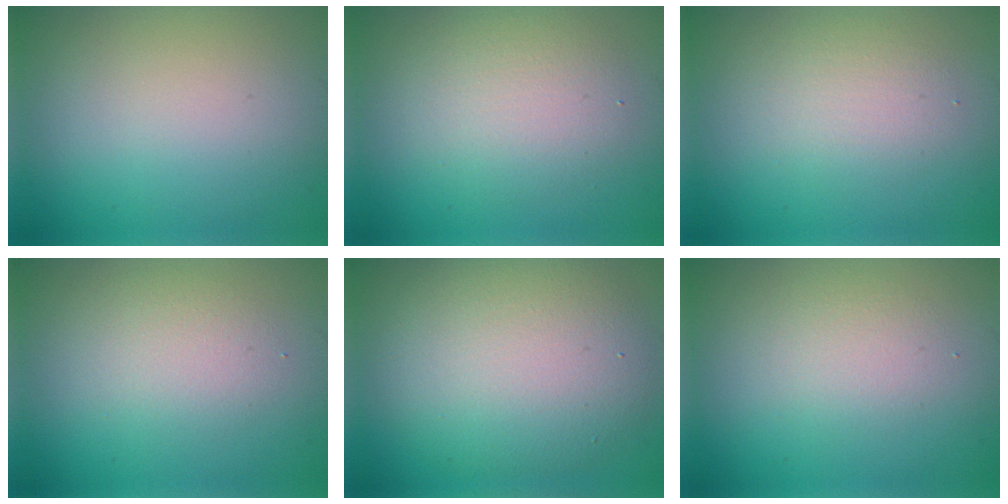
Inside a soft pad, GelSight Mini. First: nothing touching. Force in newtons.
{"total": 3.9, "press": 3.9, "slide": 0.0}
{"total": 2.3, "press": 2.3, "slide": 0.1}
{"total": 2.5, "press": 2.5, "slide": 0.2}
{"total": 8.6, "press": 8.6, "slide": 0.3}
{"total": 2.0, "press": 2.0, "slide": 0.1}